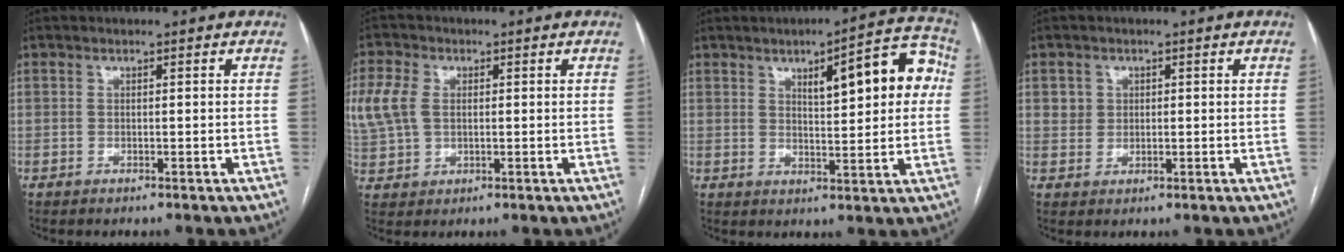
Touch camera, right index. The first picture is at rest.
{"total": 6.8, "force": [1.2, 4.7, 4.8], "torque": [-0.135, 0.015, 0.026]}
{"total": 12.1, "force": [3.3, 3.2, 11.2], "torque": [-0.141, 0.029, 0.042]}
{"total": 2.5, "force": [0.8, 2.4, 0.4], "torque": [-0.005, 0.004, 0.016]}